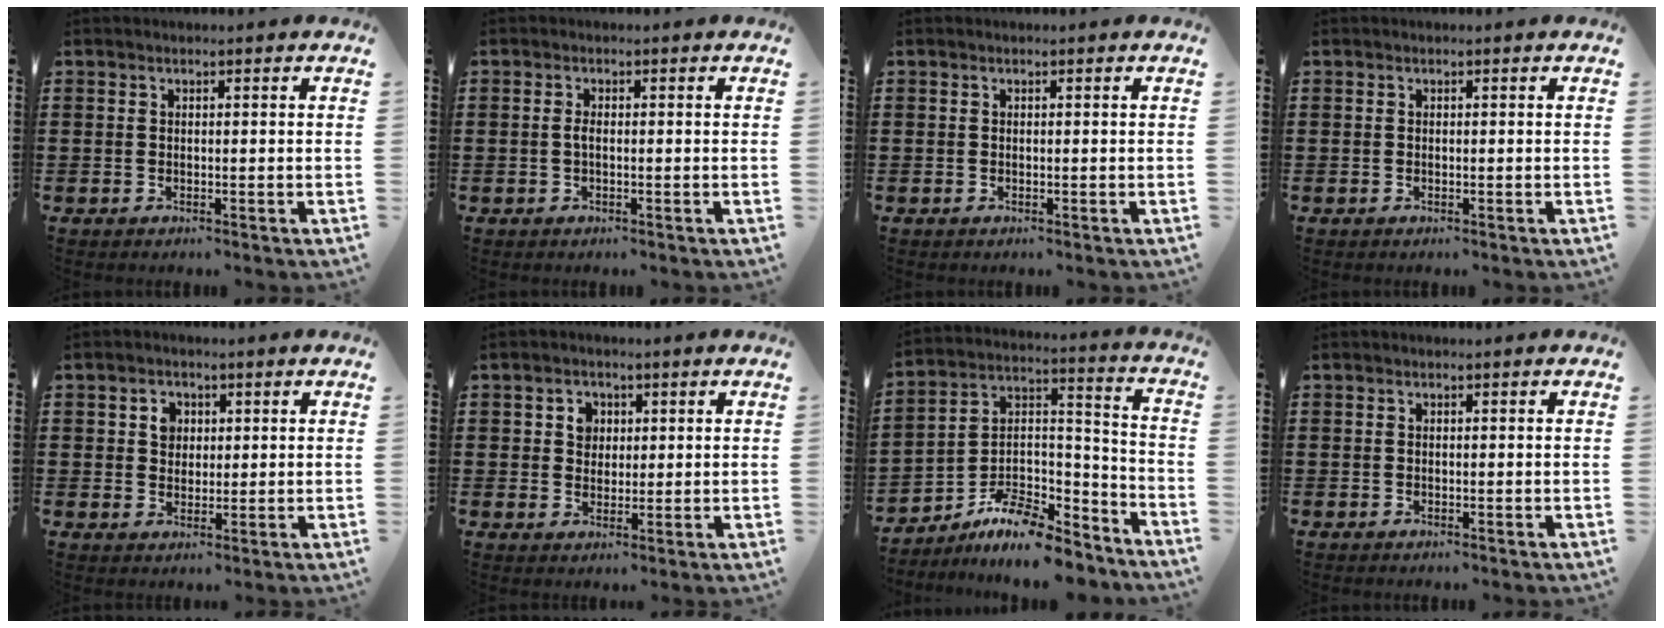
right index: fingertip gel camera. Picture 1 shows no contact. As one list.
[{"total": 1.4, "force": [-0.3, 0.4, 1.3], "torque": [-0.032, -0.003, -0.007]}, {"total": 0.0}, {"total": 0.0}, {"total": 2.9, "force": [0.9, 2.5, 1.2], "torque": [-0.034, 0.011, 0.015]}, {"total": 3.0, "force": [0.9, 2.7, 1.1], "torque": [-0.032, 0.012, 0.014]}, {"total": 9.8, "force": [-8.4, 2.8, 4.2], "torque": [-0.081, 0.022, -0.167]}, {"total": 0.0}]